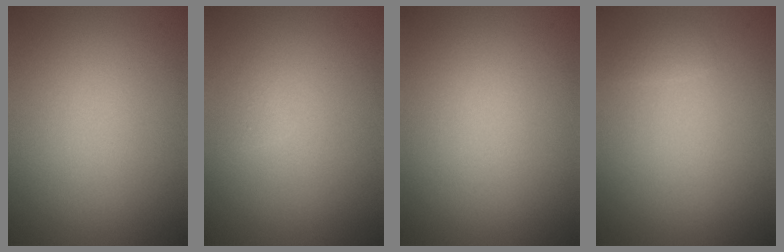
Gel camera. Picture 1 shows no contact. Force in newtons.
{"total": 0.7, "press": 0.7, "slide": 0.0}
{"total": 0.0}
{"total": 0.8, "press": 0.8, "slide": 0.1}